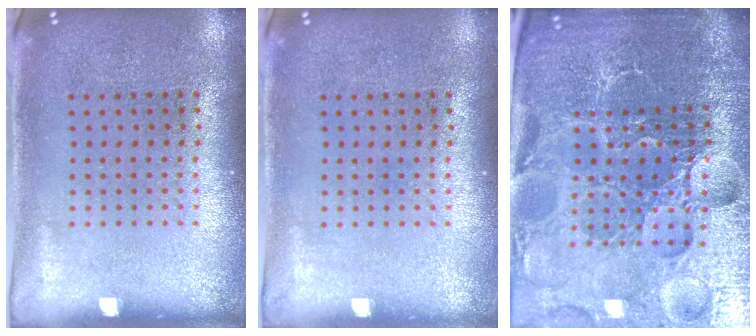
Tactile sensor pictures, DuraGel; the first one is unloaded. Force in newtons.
{"total": 0.0}
{"total": 5.8, "press": 5.4, "slide": 2.3}